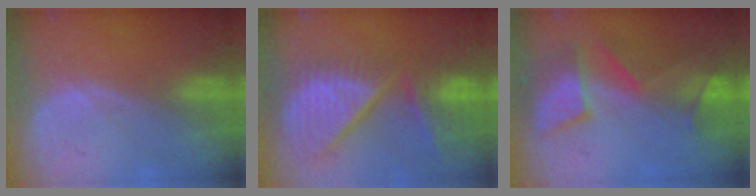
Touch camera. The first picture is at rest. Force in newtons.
{"total": 12.8, "press": 10.8, "slide": 7.0}
{"total": 8.1, "press": 7.9, "slide": 1.8}